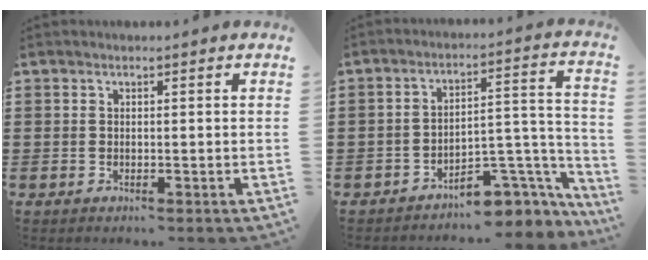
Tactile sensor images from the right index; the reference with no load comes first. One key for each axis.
{"total": 5.7, "fx": -4.8, "fy": 2.2, "fz": 2.3, "tx": -0.031, "ty": 0.003, "tz": -0.092}